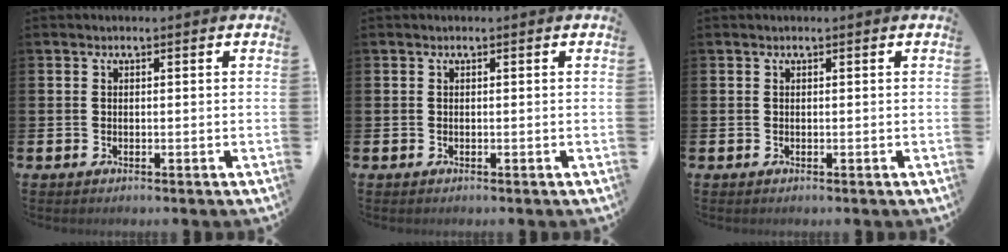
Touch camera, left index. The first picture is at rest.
{"total": 0.0}
{"total": 0.0}